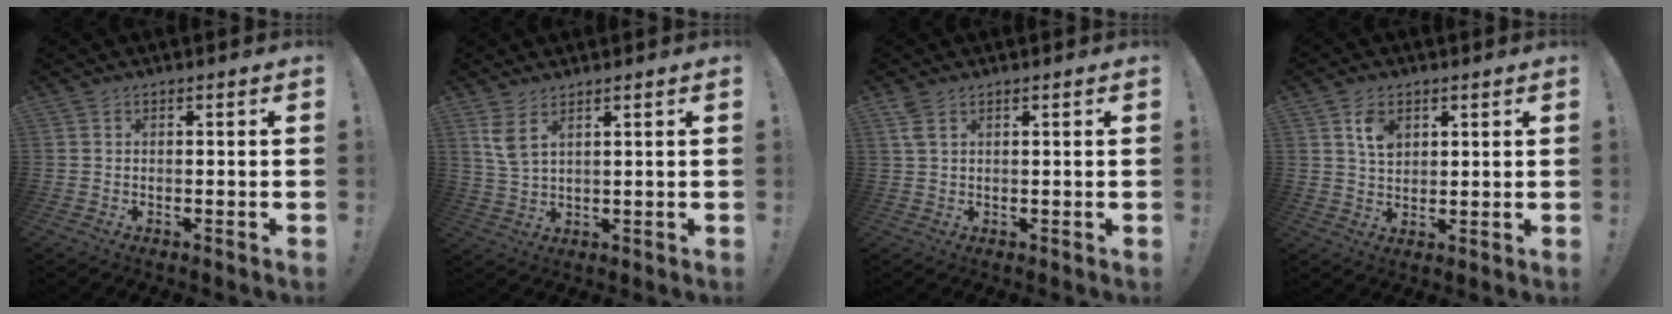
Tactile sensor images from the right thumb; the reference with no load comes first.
{"total": 5.2, "force": [3.3, 1.5, 3.7], "torque": [-0.070, -0.019, 0.060]}
{"total": 3.4, "force": [2.2, 1.2, 2.4], "torque": [-0.042, -0.009, 0.040]}
{"total": 6.5, "force": [3.1, 4.5, 3.5], "torque": [-0.046, -0.011, 0.054]}